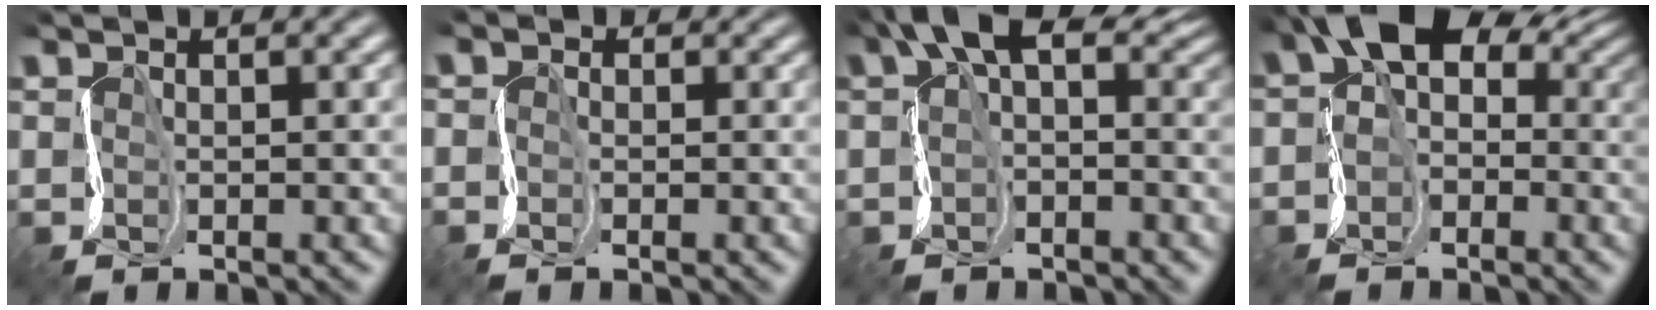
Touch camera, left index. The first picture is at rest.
{"total": 1.6, "force": [-1.4, 0.2, -0.8], "torque": [0.011, -0.001, -0.021]}
{"total": 4.7, "force": [1.5, 2.4, 3.7], "torque": [-0.063, 0.018, 0.023]}
{"total": 7.3, "force": [0.7, 5.4, 4.9], "torque": [-0.065, 0.023, -0.002]}